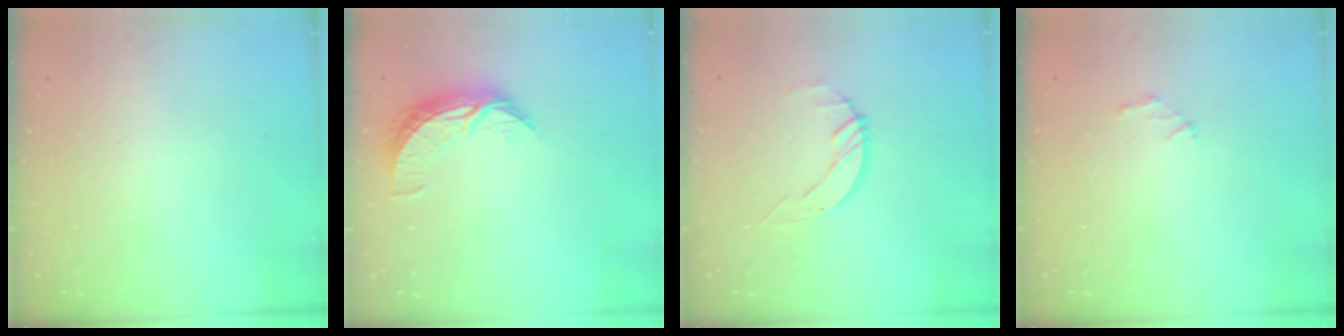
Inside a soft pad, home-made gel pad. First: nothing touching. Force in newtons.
{"total": 8.8, "press": 8.8, "slide": 0.5}
{"total": 2.4, "press": 2.4, "slide": 0.1}
{"total": 1.9, "press": 1.9, "slide": 0.2}